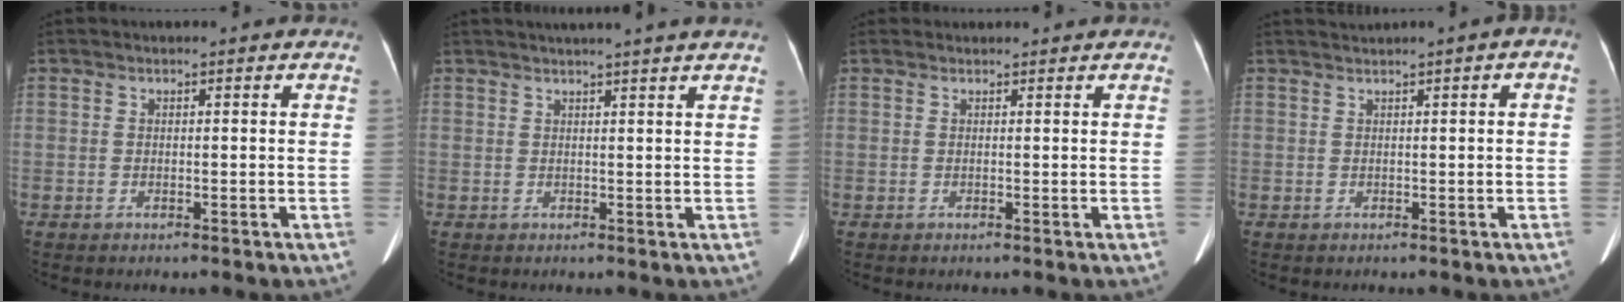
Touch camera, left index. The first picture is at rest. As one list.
[{"total": 6.2, "force": [5.3, -1.1, 3.1], "torque": [-0.039, 0.020, 0.058]}, {"total": 1.3, "force": [1.3, 0.1, 0.0], "torque": [-0.014, 0.008, 0.023]}, {"total": 1.2, "force": [0.4, 0.5, 1.0], "torque": [-0.018, 0.021, 0.012]}]